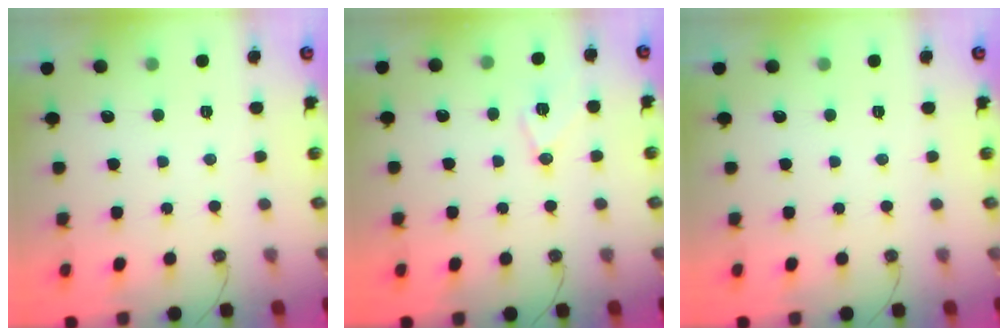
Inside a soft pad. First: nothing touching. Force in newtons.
{"total": 9.2, "press": 9.2, "slide": 1.0}
{"total": 0.0}